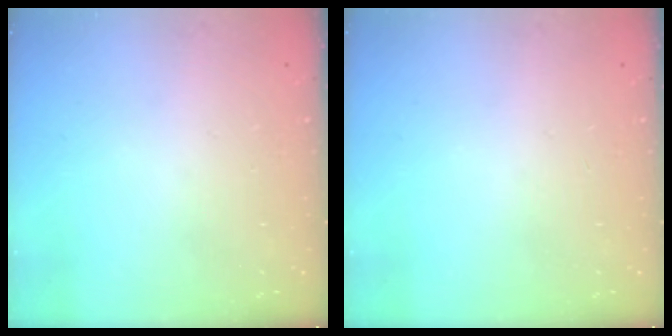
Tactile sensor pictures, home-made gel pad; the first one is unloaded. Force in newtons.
{"total": 0.0}